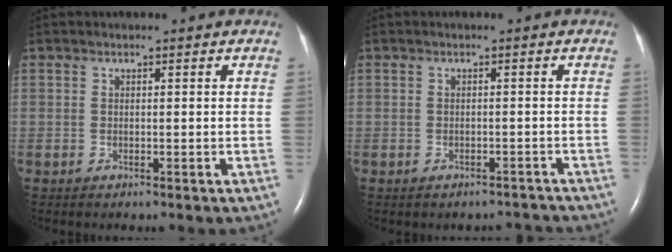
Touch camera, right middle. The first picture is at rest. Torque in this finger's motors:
{"motor_torque": [0.04, -0.04, 0.05, 0.02]}